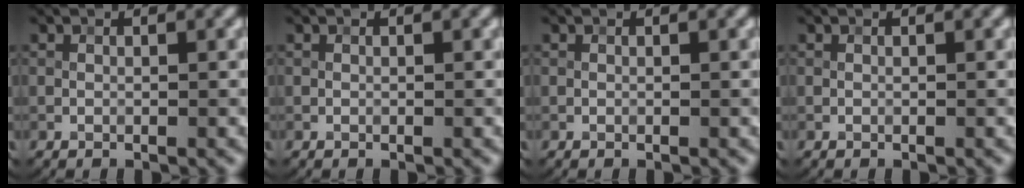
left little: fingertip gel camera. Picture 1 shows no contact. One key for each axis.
{"total": 0.0}
{"total": 0.0}
{"total": 0.0}